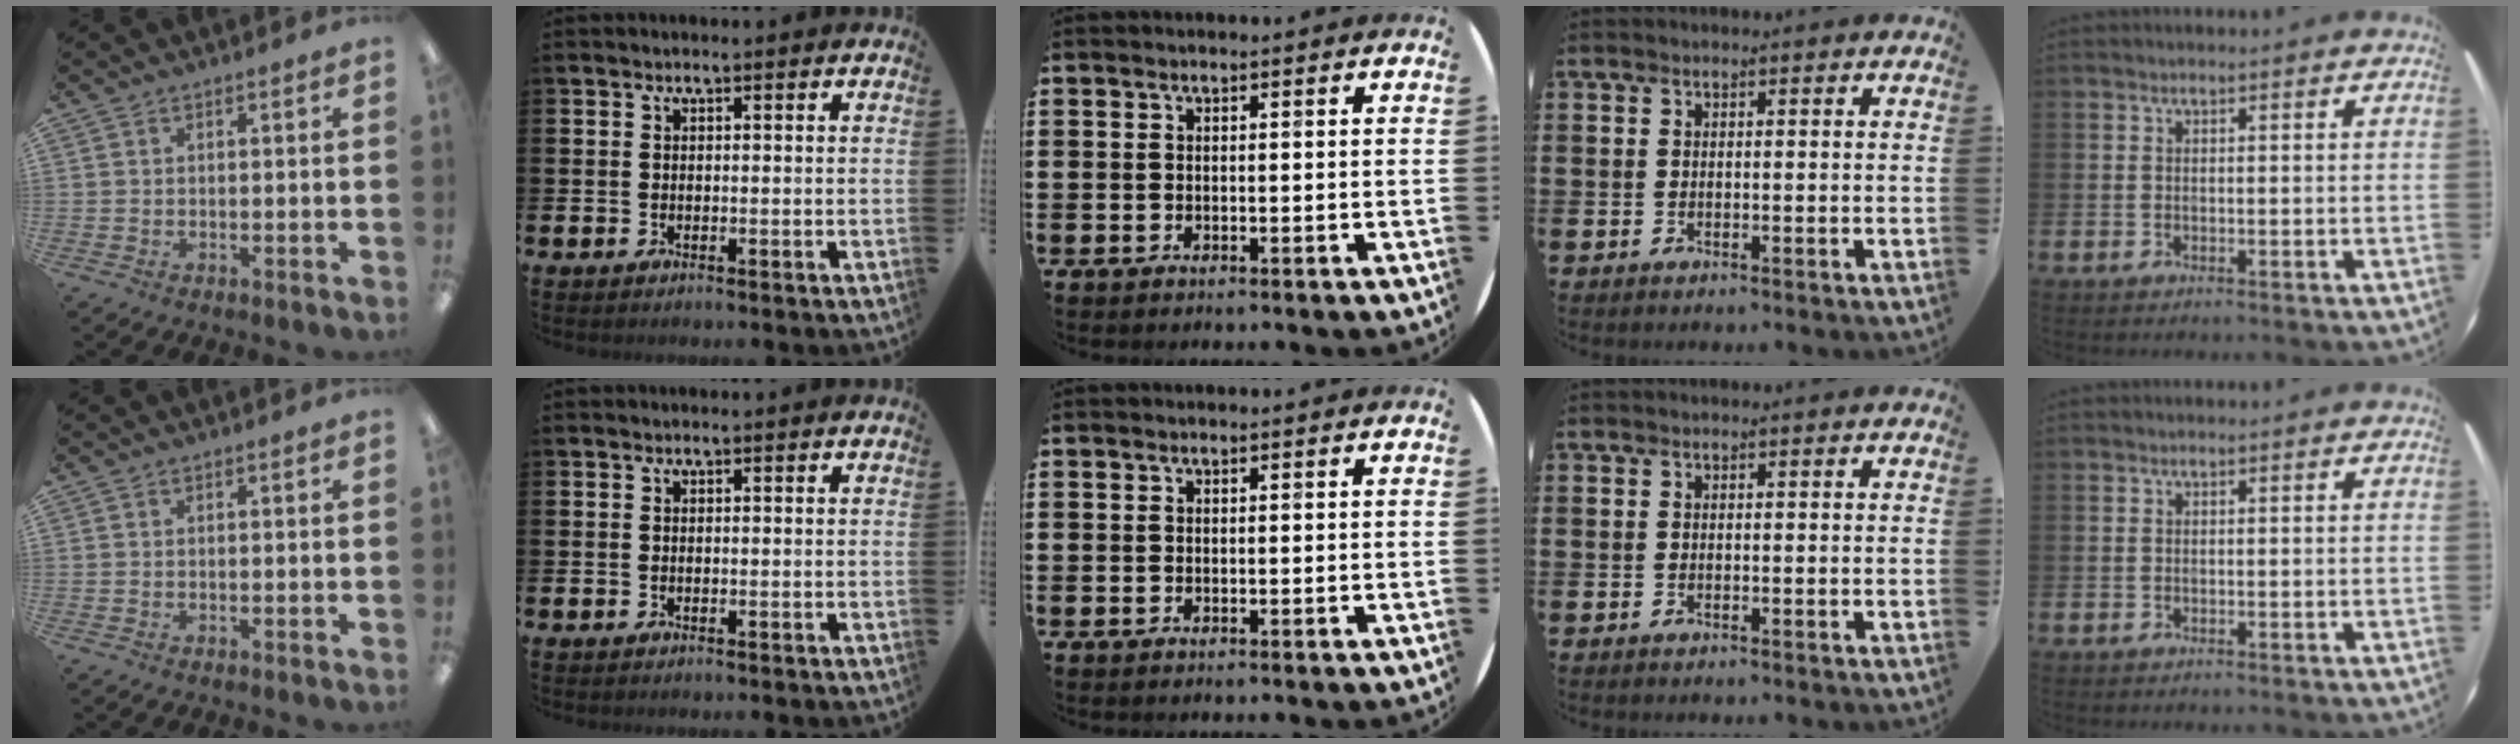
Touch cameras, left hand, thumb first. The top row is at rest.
{}